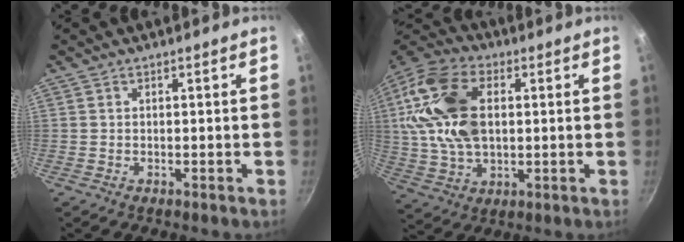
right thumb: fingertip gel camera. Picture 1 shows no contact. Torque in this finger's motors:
{"motor_torque": [2.05, 2.95, 2.13, 0.49, 0.27]}